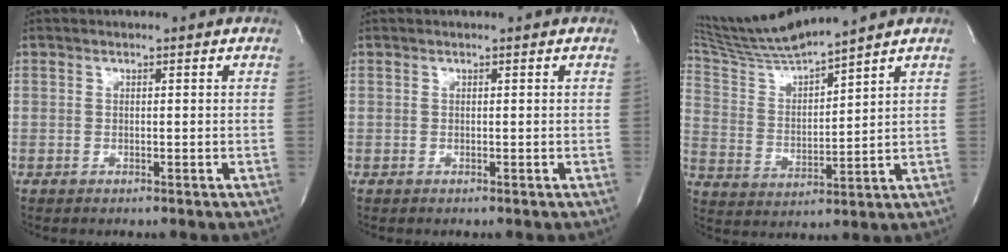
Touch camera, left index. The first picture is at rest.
{"total": 0.0}
{"total": 11.7, "force": [10.9, -1.2, 4.1], "torque": [-0.088, 0.002, 0.216]}